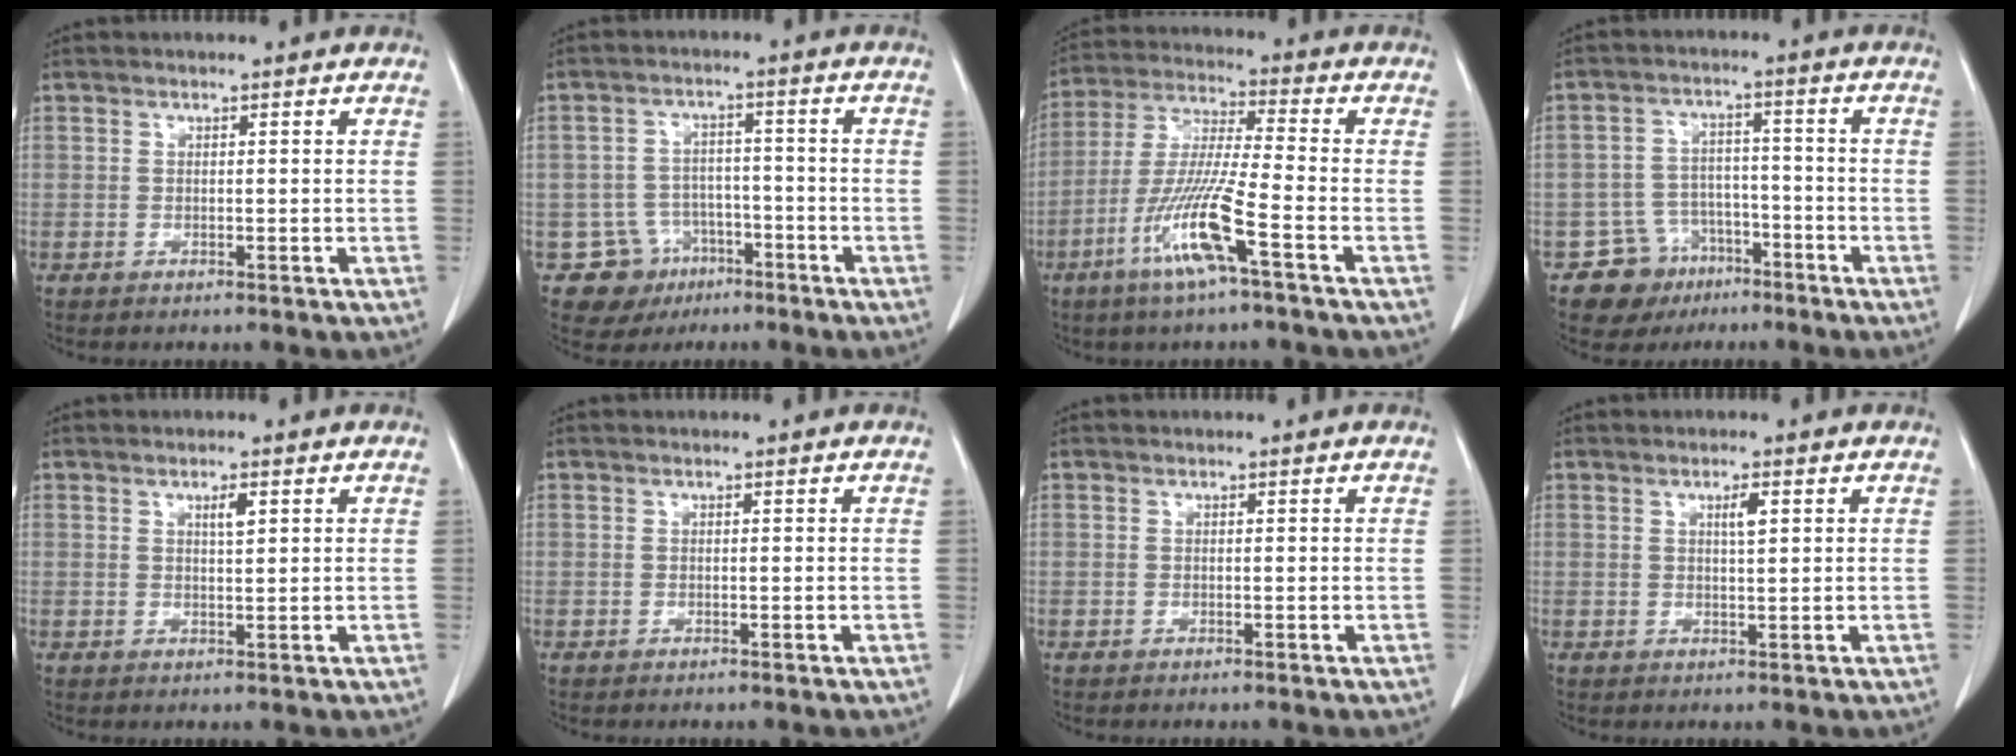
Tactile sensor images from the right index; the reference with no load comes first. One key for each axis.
{"total": 7.9, "fx": -4.1, "fy": 6.7, "fz": 0.3, "tx": -0.005, "ty": 0.019, "tz": -0.054}
{"total": 11.8, "fx": -5.5, "fy": -0.4, "fz": 10.5, "tx": -0.217, "ty": -0.013, "tz": -0.110}
{"total": 7.6, "fx": -4.6, "fy": 6.0, "fz": 0.5, "tx": -0.003, "ty": 0.023, "tz": -0.067}
{"total": 1.8, "fx": 0.8, "fy": 0.3, "fz": 1.6, "tx": -0.028, "ty": -0.003, "tz": 0.013}
{"total": 0.0}
{"total": 0.0}
{"total": 2.0, "fx": 0.8, "fy": 0.2, "fz": 1.8, "tx": -0.033, "ty": -0.001, "tz": 0.012}